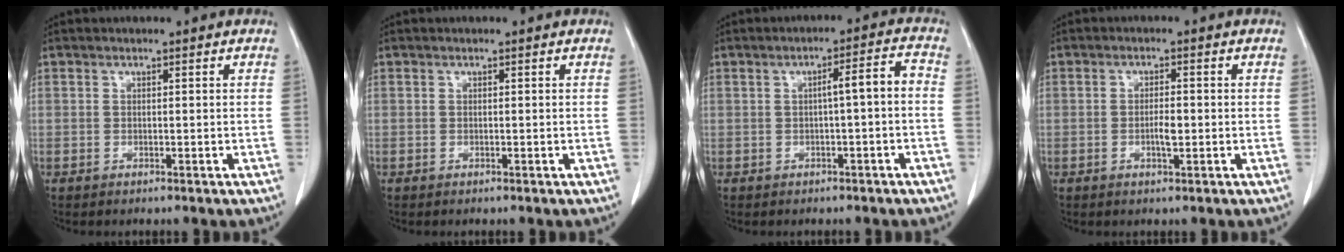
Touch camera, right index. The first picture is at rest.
{"total": 0.0}
{"total": 4.1, "force": [-0.5, 0.3, 4.1], "torque": [-0.058, 0.016, -0.006]}
{"total": 2.4, "force": [-0.6, 0.5, 2.3], "torque": [-0.044, 0.001, -0.010]}